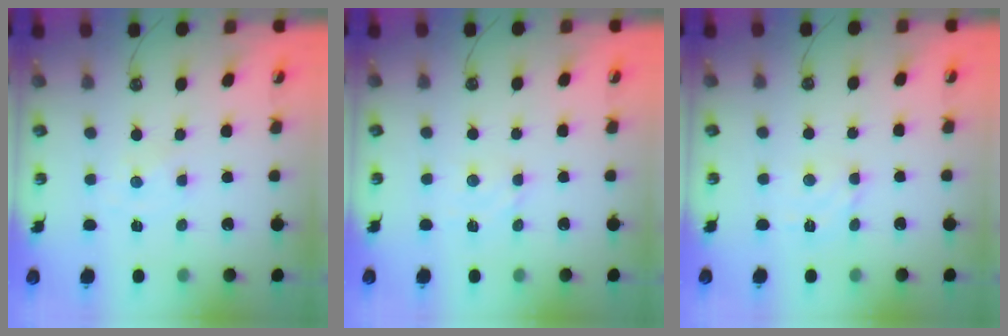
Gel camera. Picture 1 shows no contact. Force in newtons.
{"total": 2.8, "press": 2.8, "slide": 0.1}
{"total": 4.2, "press": 4.2, "slide": 0.4}